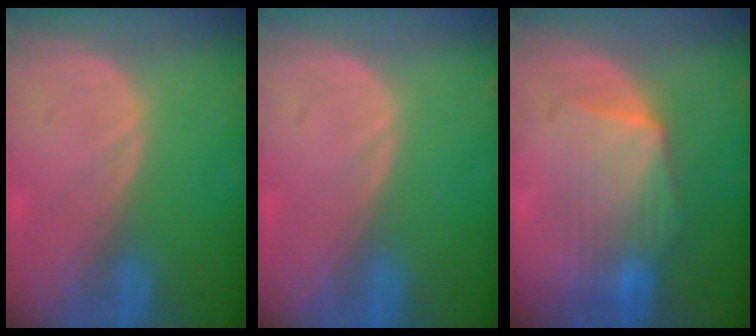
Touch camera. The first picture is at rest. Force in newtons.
{"total": 0.0}
{"total": 7.5, "press": 7.4, "slide": 1.2}